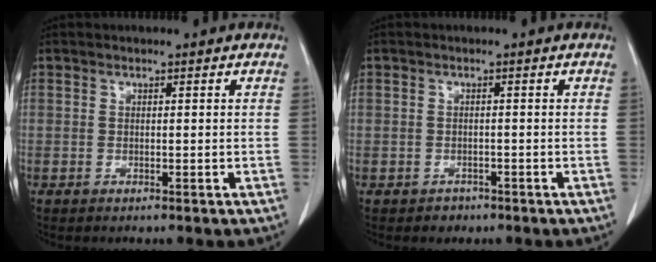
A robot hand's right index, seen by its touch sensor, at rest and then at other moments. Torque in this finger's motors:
{"motor_torque": [-0.80, -0.44, -0.51, -0.16]}